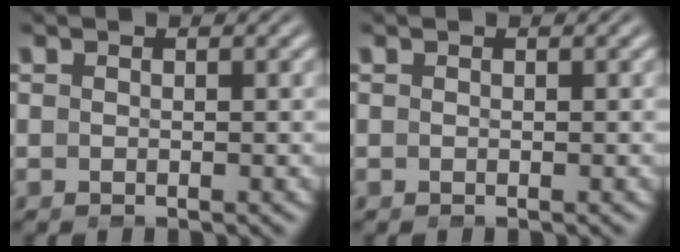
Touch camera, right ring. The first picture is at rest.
{"total": 0.0}